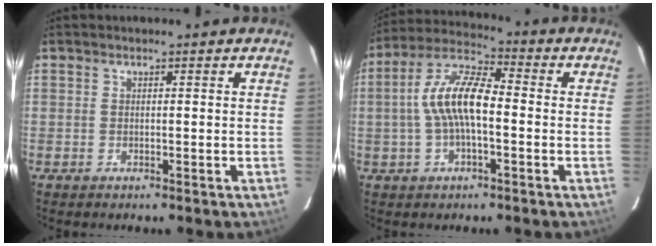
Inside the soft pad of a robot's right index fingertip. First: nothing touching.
{"total": 11.0, "force": [-0.9, 3.8, 10.3], "torque": [-0.212, 0.019, -0.022]}